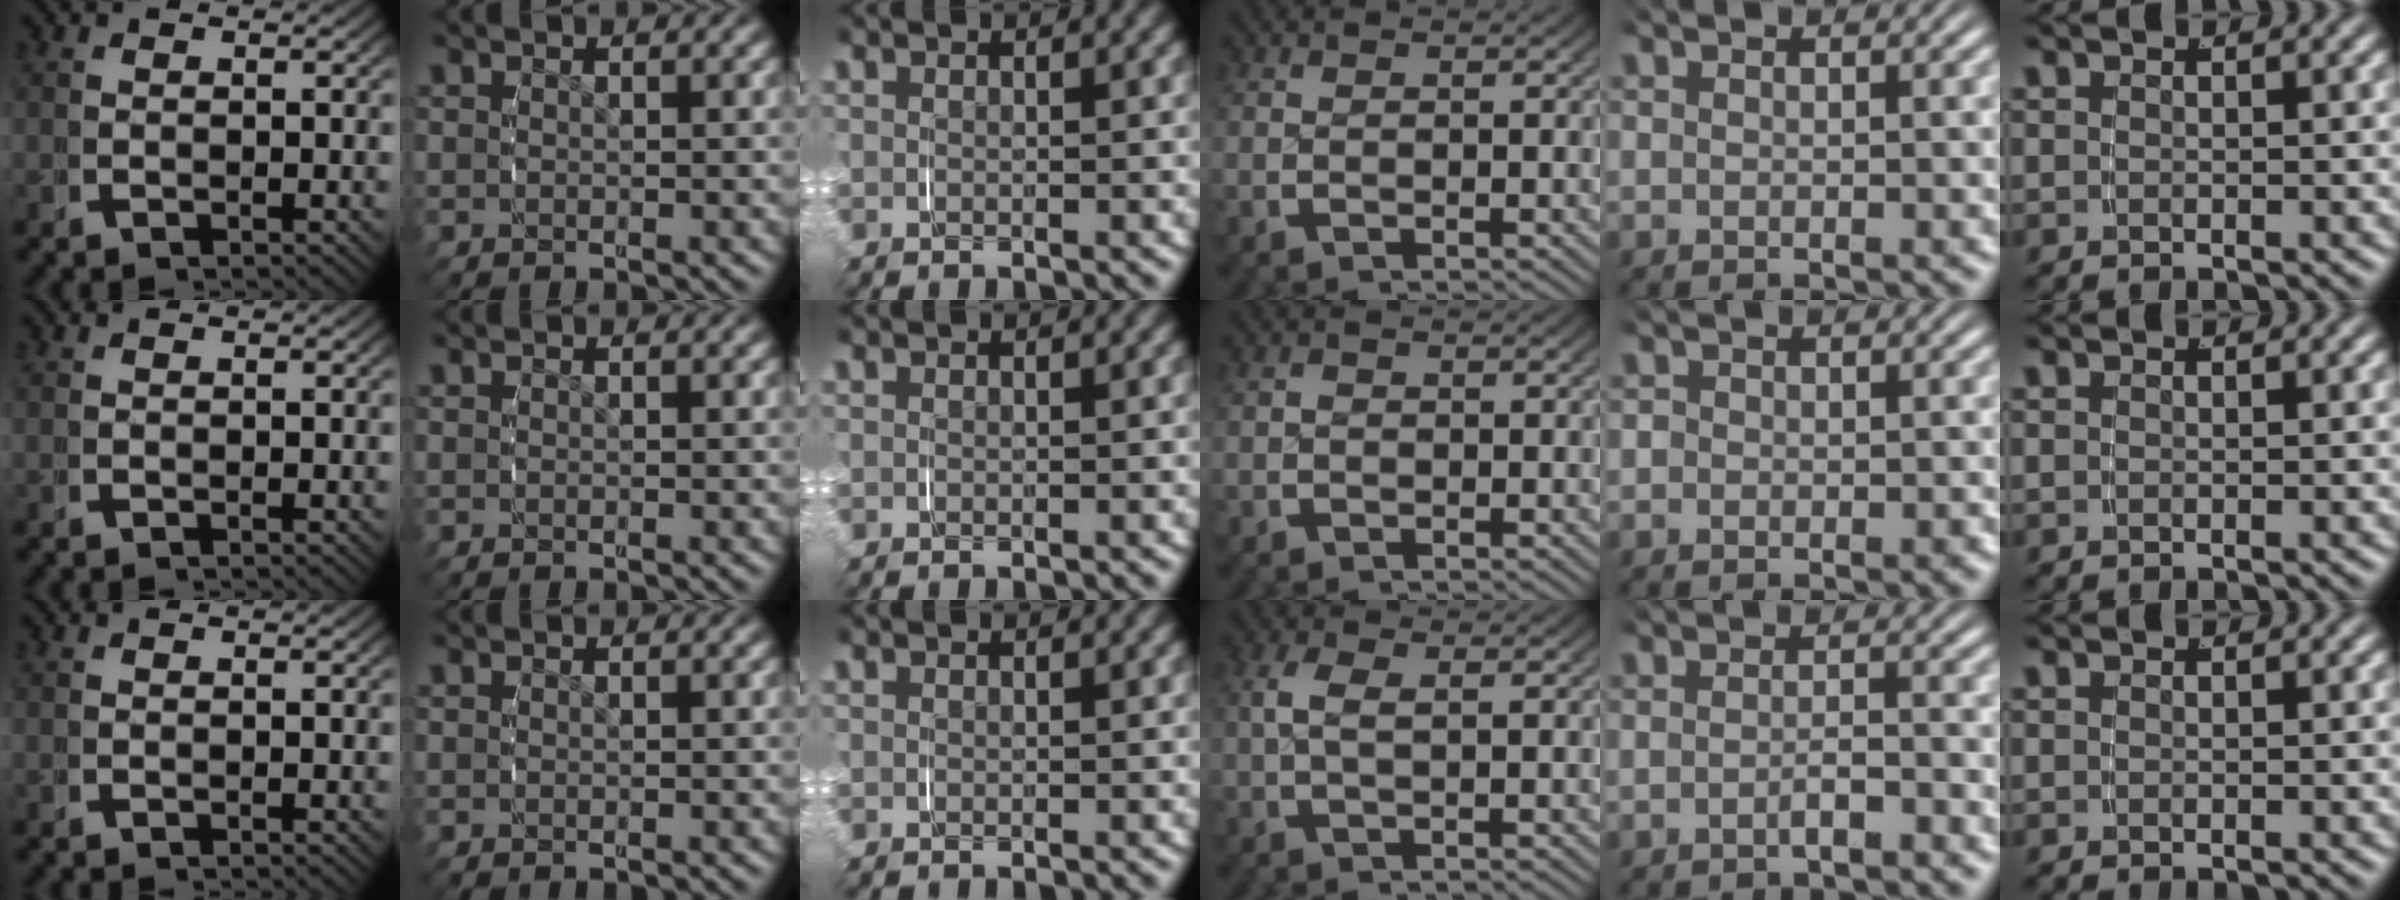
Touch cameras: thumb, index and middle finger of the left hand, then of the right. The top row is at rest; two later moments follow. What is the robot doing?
{"motion": "grasp_and_lifting", "object": "toothpaste"}